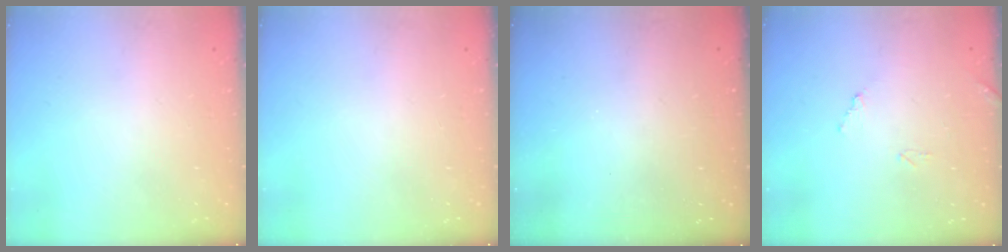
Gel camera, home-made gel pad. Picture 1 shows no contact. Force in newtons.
{"total": 0.0}
{"total": 2.8, "press": 2.8, "slide": 0.3}
{"total": 9.4, "press": 9.4, "slide": 0.4}